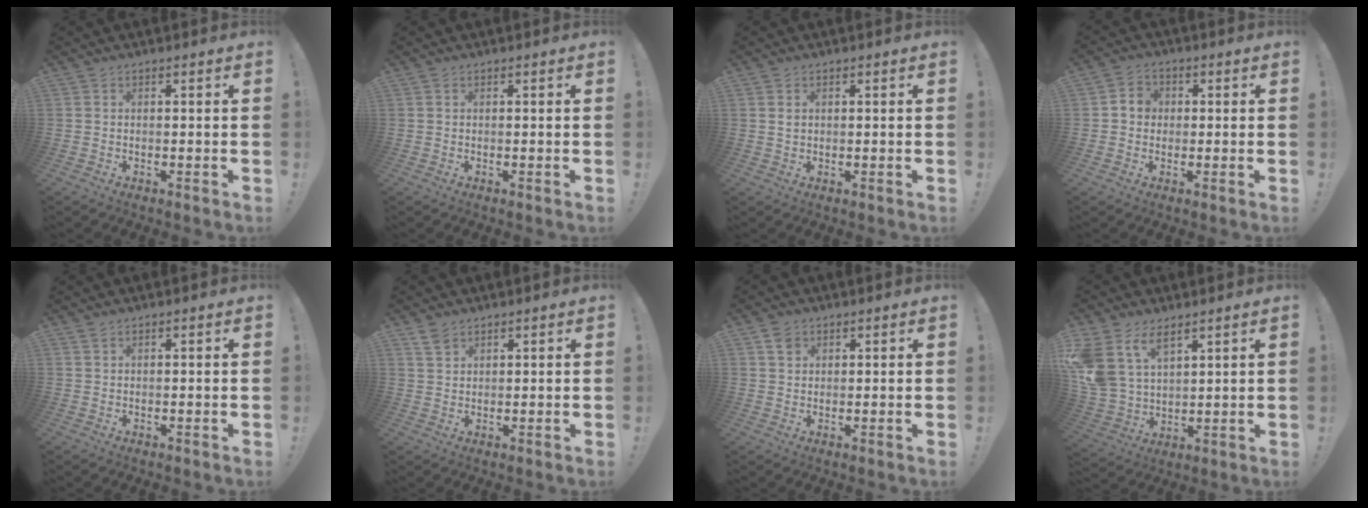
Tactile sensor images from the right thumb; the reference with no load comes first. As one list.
[{"total": 0.0}, {"total": 1.1, "force": [0.4, 0.9, 0.5], "torque": [-0.002, -0.001, 0.006]}, {"total": 4.5, "force": [0.1, 4.1, 1.9], "torque": [-0.028, 0.010, 0.002]}, {"total": 0.8, "force": [0.6, 0.5, 0.3], "torque": [-0.011, 0.002, 0.013]}, {"total": 3.6, "force": [2.7, 2.0, 1.2], "torque": [-0.012, -0.017, 0.050]}, {"total": 3.0, "force": [1.7, 2.2, 1.0], "torque": [-0.007, -0.005, 0.029]}, {"total": 11.8, "force": [7.6, 6.9, 5.8], "torque": [-0.148, -0.047, 0.149]}]